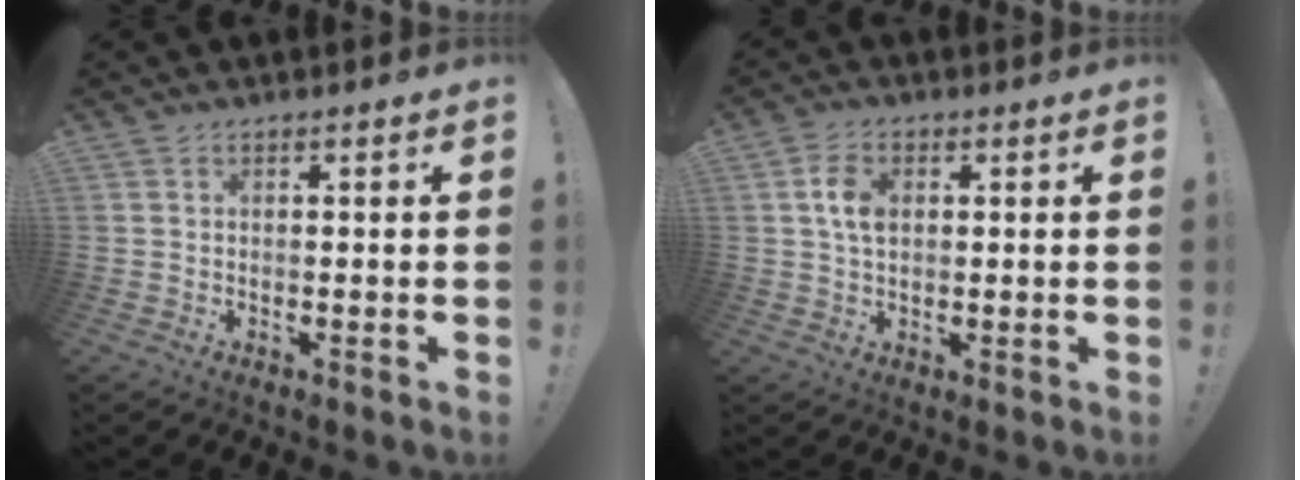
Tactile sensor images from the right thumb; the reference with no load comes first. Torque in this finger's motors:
{"motor_torque": [0.06, 0.02, 0.58, -0.40, 0.03]}